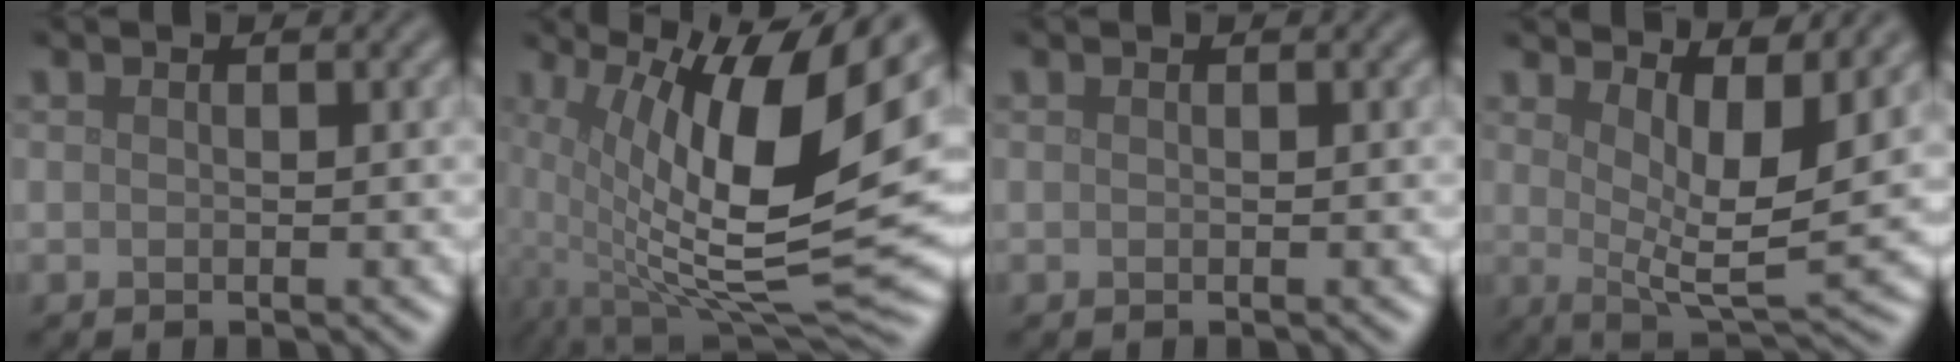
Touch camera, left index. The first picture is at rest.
{"total": 15.4, "force": [2.5, 5.1, 14.3], "torque": [-0.263, -0.007, 0.053]}
{"total": 0.0}
{"total": 6.9, "force": [3.1, 2.0, 5.8], "torque": [-0.090, -0.009, 0.057]}